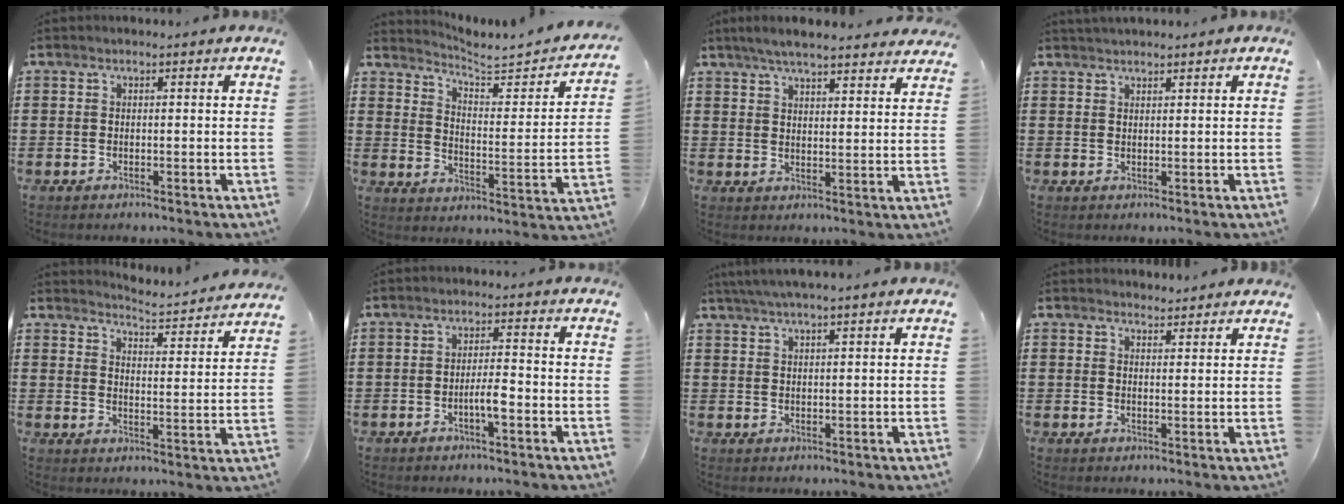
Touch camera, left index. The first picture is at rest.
{"total": 3.6, "force": [3.3, 0.1, 1.4], "torque": [-0.042, -0.032, 0.044]}
{"total": 4.9, "force": [4.5, 0.5, 2.0], "torque": [-0.051, -0.010, 0.082]}
{"total": 1.2, "force": [1.2, 0.2, 0.3], "torque": [-0.007, 0.001, 0.023]}
{"total": 3.6, "force": [3.6, -0.4, 0.3], "torque": [-0.018, -0.038, 0.055]}
{"total": 3.5, "force": [-1.5, 0.7, 3.1], "torque": [-0.063, 0.003, -0.030]}
{"total": 2.9, "force": [2.3, -0.1, 1.7], "torque": [-0.037, 0.003, 0.043]}
{"total": 2.1, "force": [2.0, 0.5, 0.0], "torque": [-0.005, 0.000, 0.040]}